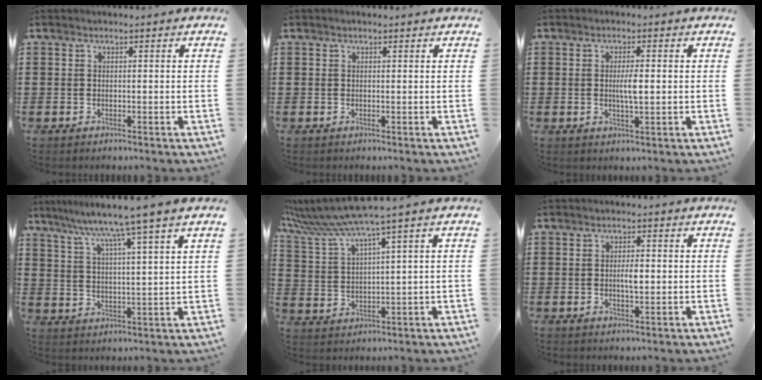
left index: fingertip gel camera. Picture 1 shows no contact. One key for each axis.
{"total": 0.0}
{"total": 3.2, "fx": 0.1, "fy": 0.7, "fz": 3.2, "tx": -0.060, "ty": -0.001, "tz": -0.001}
{"total": 6.9, "fx": 5.5, "fy": -1.4, "fz": 3.8, "tx": -0.096, "ty": -0.033, "tz": 0.086}
{"total": 6.5, "fx": 4.8, "fy": -0.5, "fz": 4.4, "tx": -0.121, "ty": -0.035, "tz": 0.076}
{"total": 2.7, "fx": -0.1, "fy": 0.9, "fz": 2.6, "tx": -0.041, "ty": -0.002, "tz": -0.005}